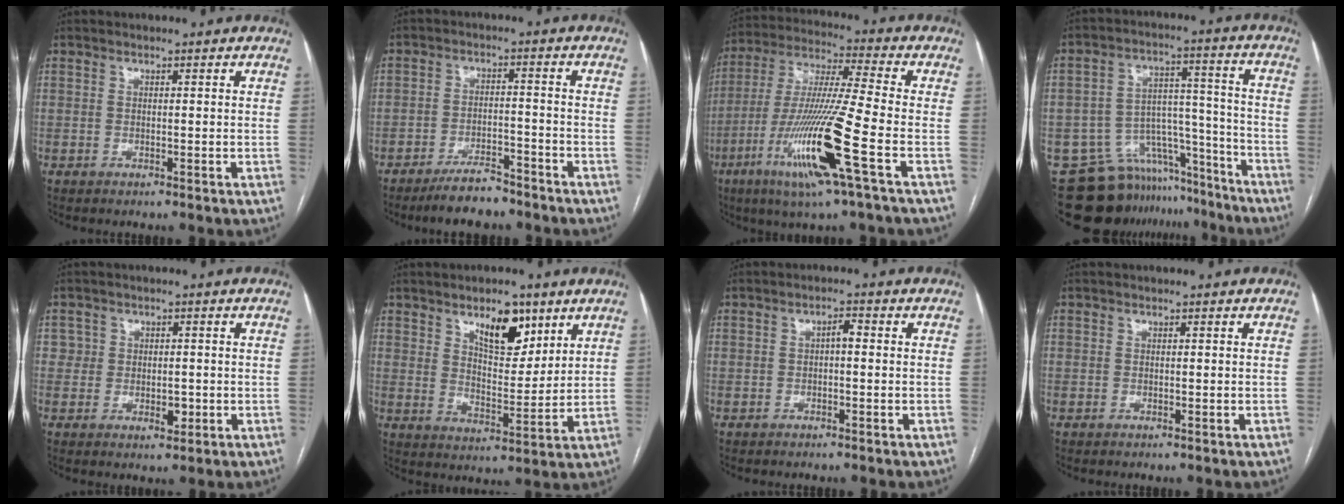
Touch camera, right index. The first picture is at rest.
{"total": 6.2, "force": [-5.3, 1.7, 2.6], "torque": [-0.047, -0.004, -0.090]}
{"total": 17.2, "force": [-6.7, -0.7, 15.9], "torque": [-0.332, -0.026, -0.129]}
{"total": 16.2, "force": [-14.1, 7.6, 2.3], "torque": [-0.028, 0.067, -0.201]}
{"total": 3.2, "force": [-0.2, 2.9, 1.4], "torque": [-0.007, 0.005, 0.001]}
{"total": 9.3, "force": [5.7, 3.8, 6.3], "torque": [-0.105, -0.003, 0.099]}
{"total": 1.8, "force": [0.1, 0.6, 1.7], "torque": [-0.029, 0.010, 0.003]}
{"total": 0.0}